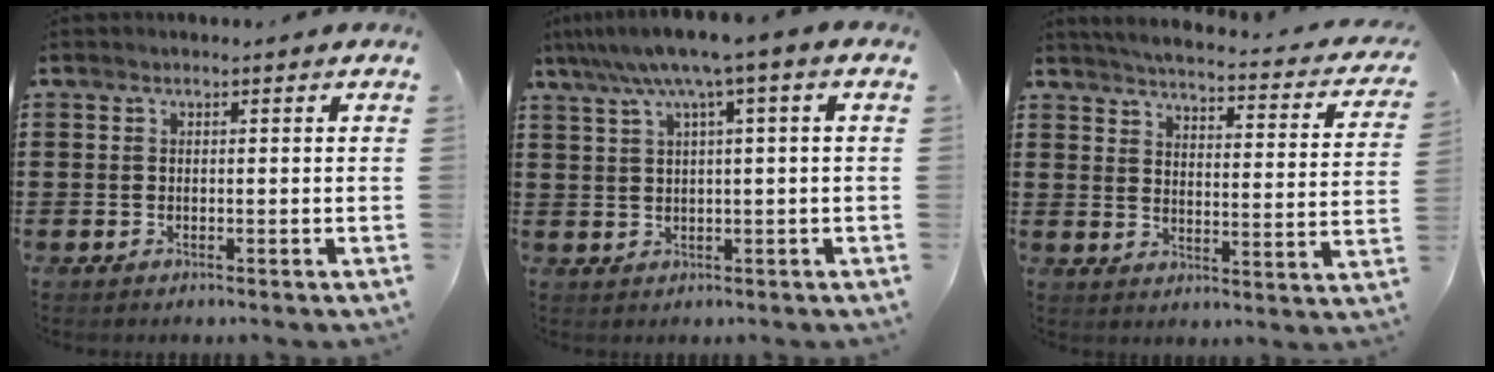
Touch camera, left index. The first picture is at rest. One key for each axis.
{"total": 5.8, "fx": 2.5, "fy": -0.4, "fz": 5.3, "tx": -0.107, "ty": -0.011, "tz": 0.039}
{"total": 3.7, "fx": 3.5, "fy": -0.3, "fz": 1.3, "tx": -0.049, "ty": -0.033, "tz": 0.052}